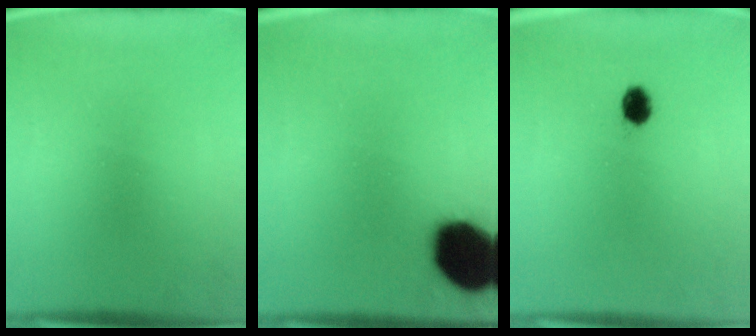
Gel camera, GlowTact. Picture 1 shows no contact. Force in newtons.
{"total": 17.9}
{"total": 2.9}